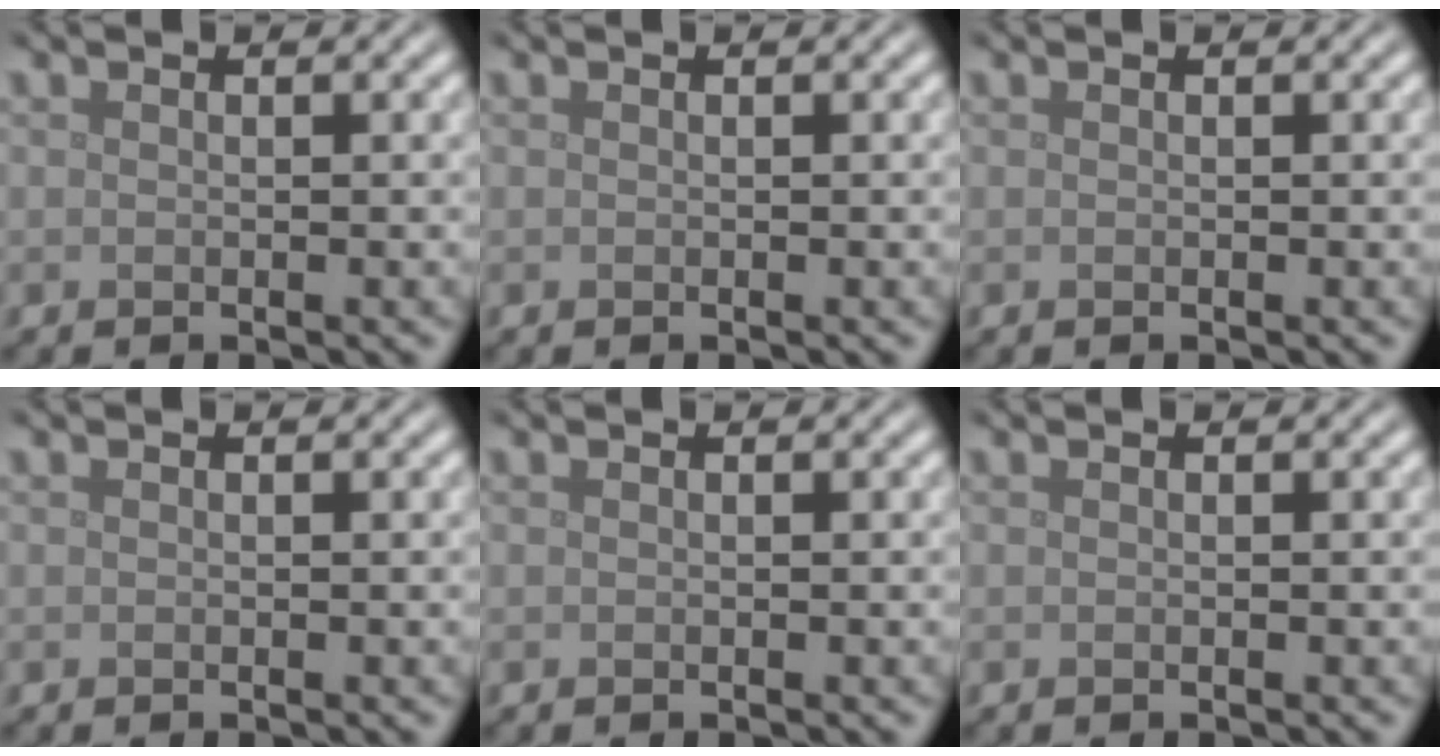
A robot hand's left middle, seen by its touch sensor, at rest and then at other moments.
{"total": 0.0}
{"total": 0.0}
{"total": 0.0}
{"total": 0.0}
{"total": 0.0}